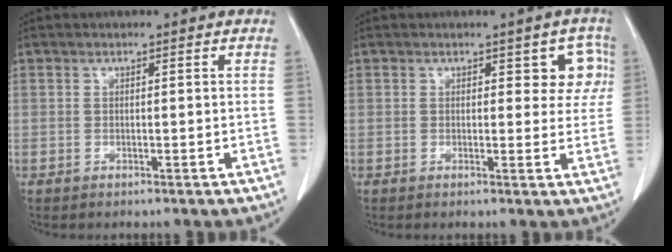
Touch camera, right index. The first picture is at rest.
{"total": 4.6, "force": [1.8, 2.7, 3.3], "torque": [-0.015, 0.007, 0.015]}